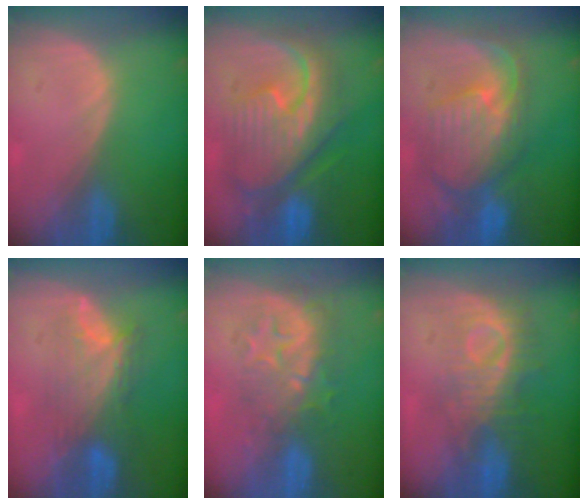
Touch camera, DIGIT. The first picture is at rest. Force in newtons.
{"total": 12.4, "press": 12.4, "slide": 1.4}
{"total": 11.1, "press": 9.7, "slide": 5.3}
{"total": 7.4, "press": 7.1, "slide": 2.1}
{"total": 9.1, "press": 7.9, "slide": 4.5}
{"total": 9.1, "press": 8.4, "slide": 3.6}